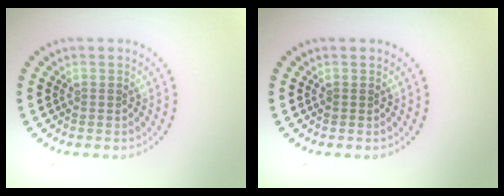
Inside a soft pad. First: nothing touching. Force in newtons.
{"total": 0.0}